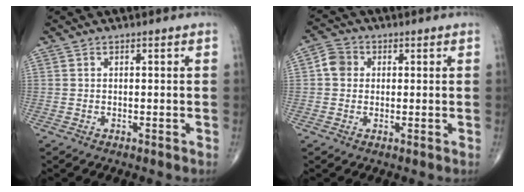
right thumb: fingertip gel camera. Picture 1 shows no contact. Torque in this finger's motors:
{"motor_torque": [0.18, 1.08, 0.37, 0.05, -0.01]}